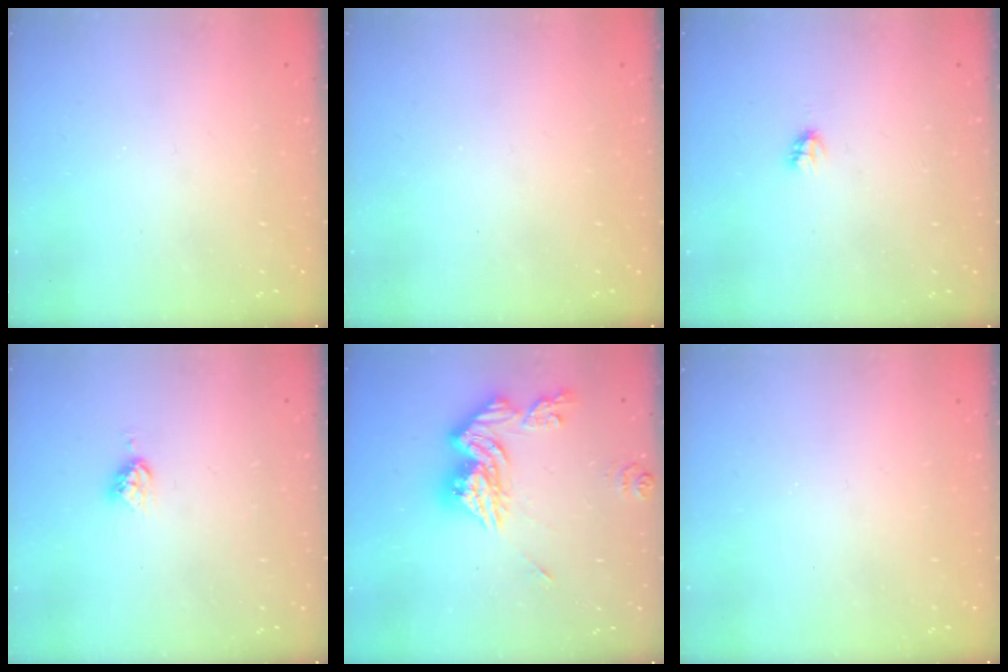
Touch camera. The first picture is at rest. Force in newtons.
{"total": 0.0}
{"total": 2.2, "press": 2.2, "slide": 0.2}
{"total": 4.9, "press": 4.8, "slide": 0.4}
{"total": 15.7, "press": 15.6, "slide": 1.7}
{"total": 0.0}